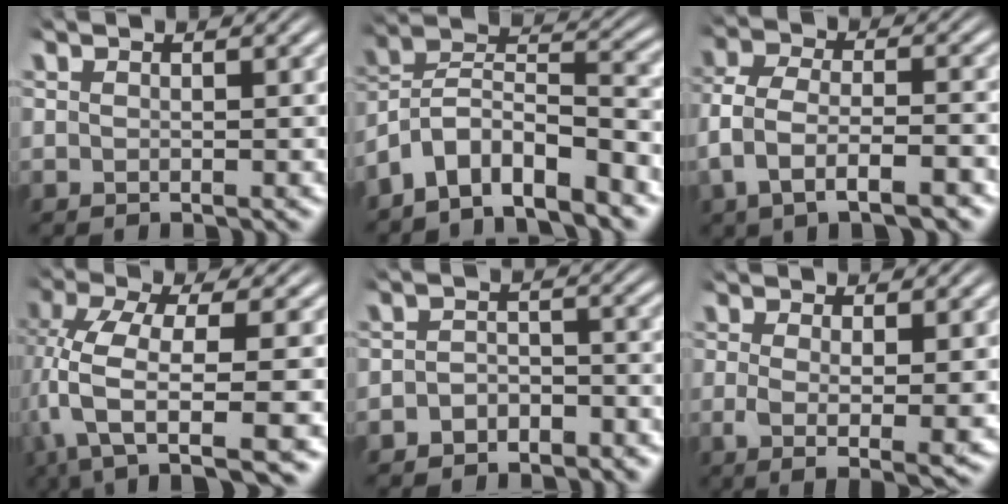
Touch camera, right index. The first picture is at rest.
{"total": 10.1, "force": [-3.8, 7.8, 5.1], "torque": [-0.133, -0.033, -0.069]}
{"total": 6.4, "force": [-2.2, 4.0, 4.5], "torque": [-0.100, -0.021, -0.034]}
{"total": 9.8, "force": [-4.9, 4.6, 7.1], "torque": [-0.179, -0.050, -0.054]}
{"total": 3.8, "force": [-3.5, 1.7, 0.2], "torque": [0.001, -0.011, -0.060]}
{"total": 4.1, "force": [-0.9, 0.7, 3.9], "torque": [-0.073, -0.030, 0.001]}